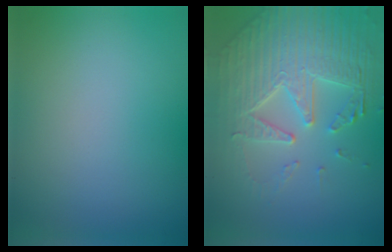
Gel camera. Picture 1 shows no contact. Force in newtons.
{"total": 7.4, "press": 5.4, "slide": 5.0}